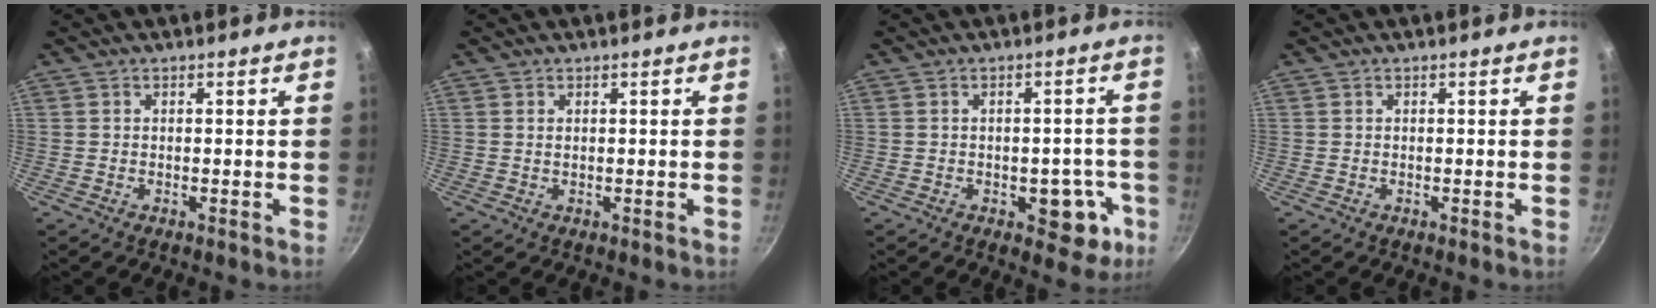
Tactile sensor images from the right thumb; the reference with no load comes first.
{"total": 0.6, "force": [0.3, 0.3, 0.5], "torque": [-0.008, 0.001, 0.005]}
{"total": 8.1, "force": [-2.8, 4.8, 5.9], "torque": [-0.031, 0.020, -0.031]}
{"total": 0.0}